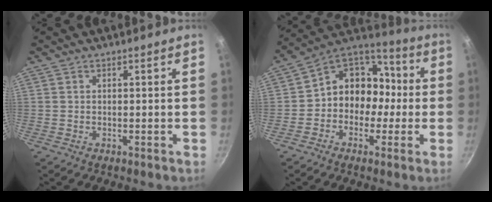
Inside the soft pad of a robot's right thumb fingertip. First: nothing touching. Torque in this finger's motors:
{"motor_torque": [-0.16, 0.50, 0.09, -0.04, 0.07]}